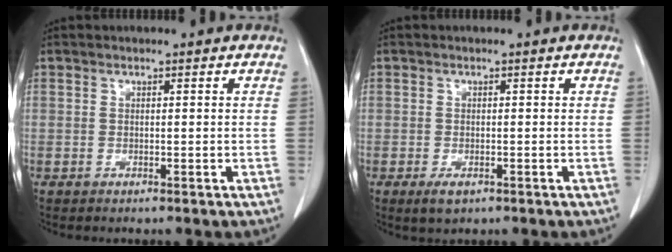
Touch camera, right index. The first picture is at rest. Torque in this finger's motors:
{"motor_torque": [0.08, -0.09, 0.00, -0.03]}